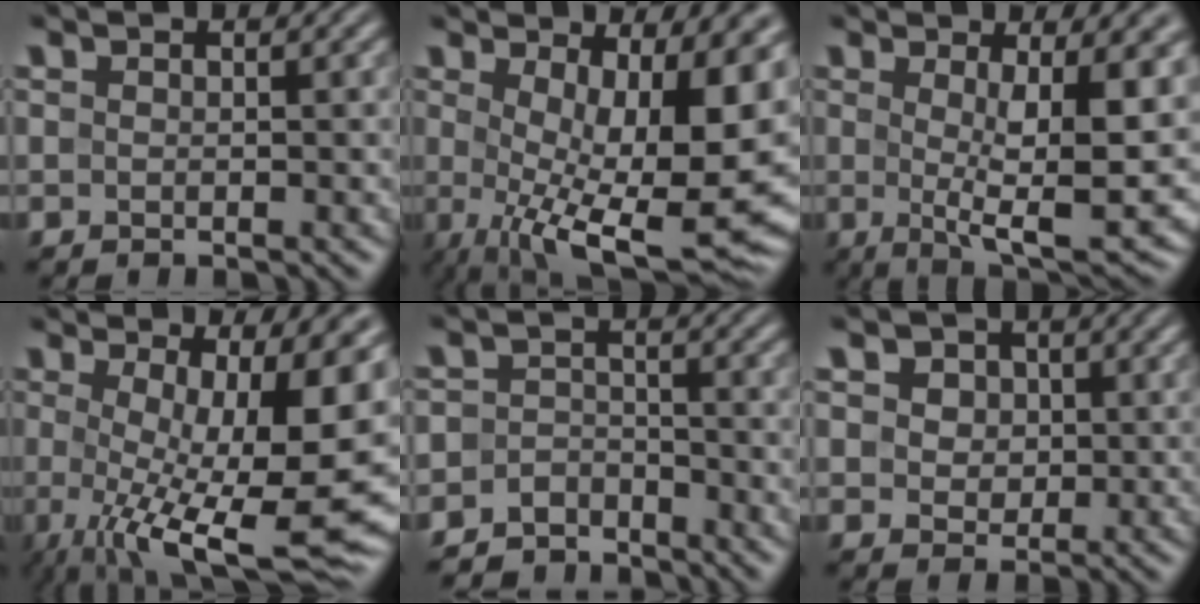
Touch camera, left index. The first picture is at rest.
{"total": 16.0, "force": [0.6, 6.2, 14.8], "torque": [-0.186, -0.018, 0.040]}
{"total": 11.7, "force": [0.6, 3.3, 11.2], "torque": [-0.152, -0.018, 0.013]}
{"total": 16.5, "force": [-1.1, 5.4, 15.5], "torque": [-0.208, -0.014, -0.002]}
{"total": 3.8, "force": [-3.4, 1.7, 0.1], "torque": [0.010, 0.002, -0.066]}
{"total": 5.1, "force": [2.2, 3.8, 2.5], "torque": [-0.043, 0.012, 0.020]}